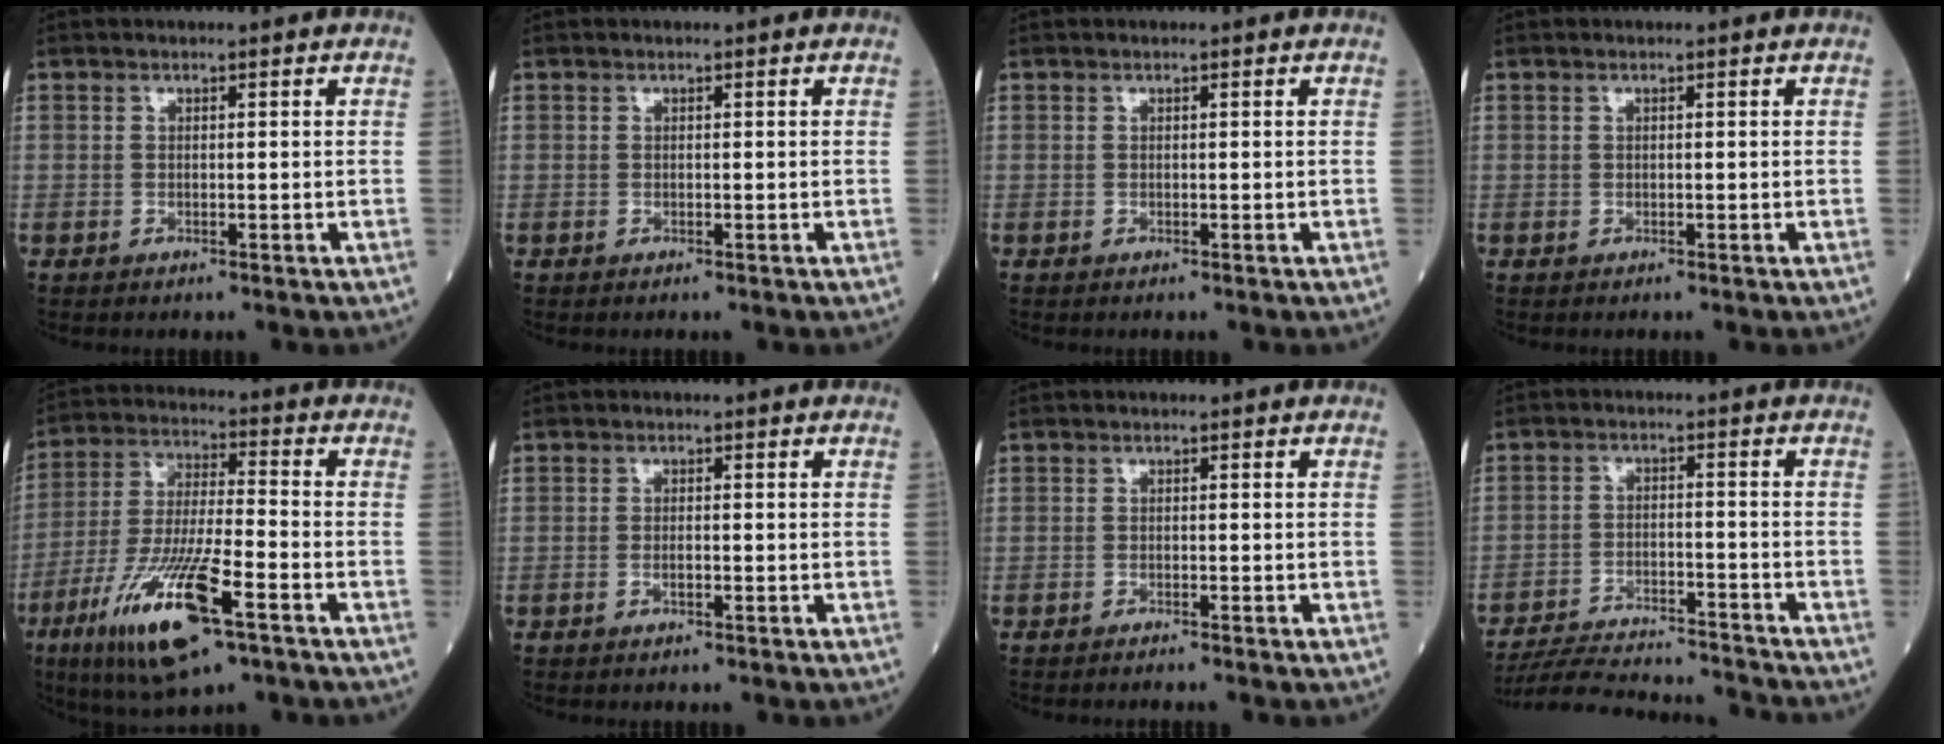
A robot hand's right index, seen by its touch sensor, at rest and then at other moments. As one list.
[{"total": 0.0}, {"total": 0.0}, {"total": 0.0}, {"total": 16.4, "force": [-8.0, 2.7, 14.0], "torque": [-0.288, -0.029, -0.140]}, {"total": 1.1, "force": [-0.4, 0.3, 0.9], "torque": [-0.021, -0.001, -0.007]}, {"total": 1.3, "force": [-1.2, -0.2, 0.6], "torque": [-0.007, 0.001, -0.013]}, {"total": 14.5, "force": [-14.0, 1.4, 3.4], "torque": [-0.059, 0.002, -0.206]}]